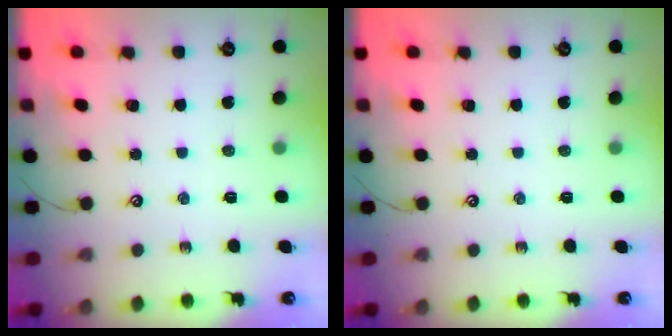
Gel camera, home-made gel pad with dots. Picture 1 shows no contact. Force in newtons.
{"total": 0.0}